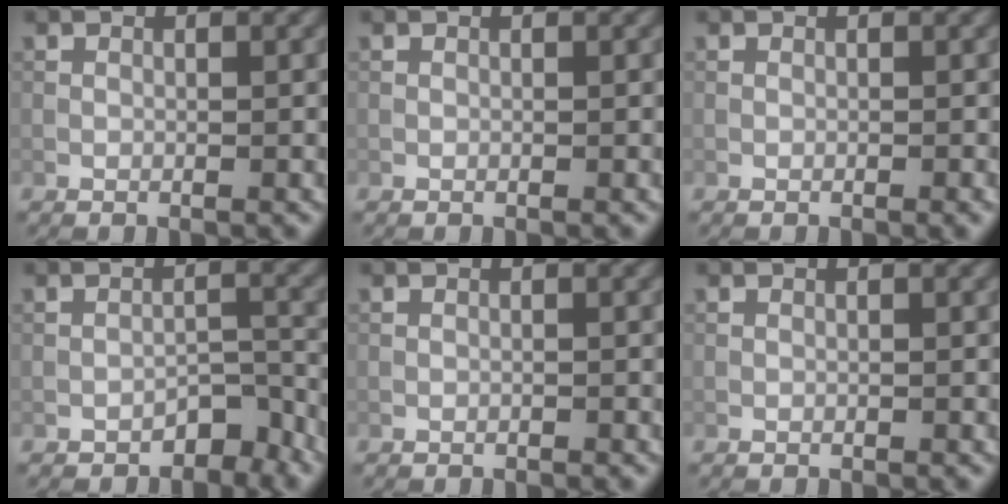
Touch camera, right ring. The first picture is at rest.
{"total": 0.0}
{"total": 0.5, "force": [-0.3, 0.1, 0.4], "torque": [-0.007, 0.000, -0.005]}
{"total": 2.6, "force": [-2.1, 1.1, 1.0], "torque": [-0.011, 0.012, -0.032]}
{"total": 0.0}
{"total": 0.0}